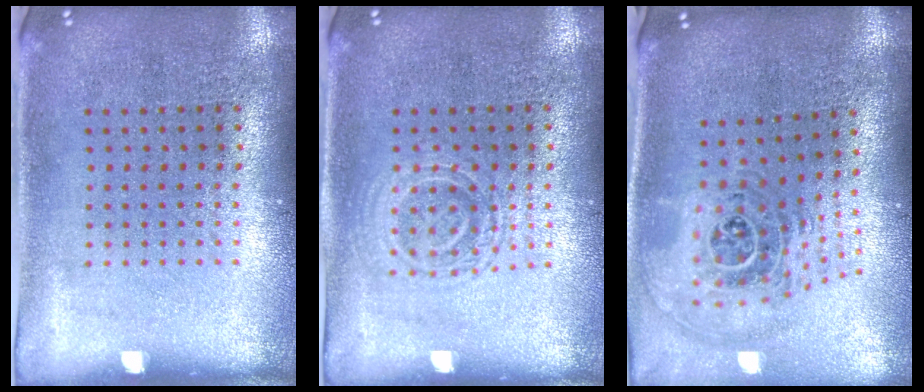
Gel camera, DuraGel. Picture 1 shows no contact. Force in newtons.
{"total": 1.3, "press": 1.2, "slide": 0.3}
{"total": 1.8, "press": 1.5, "slide": 1.1}